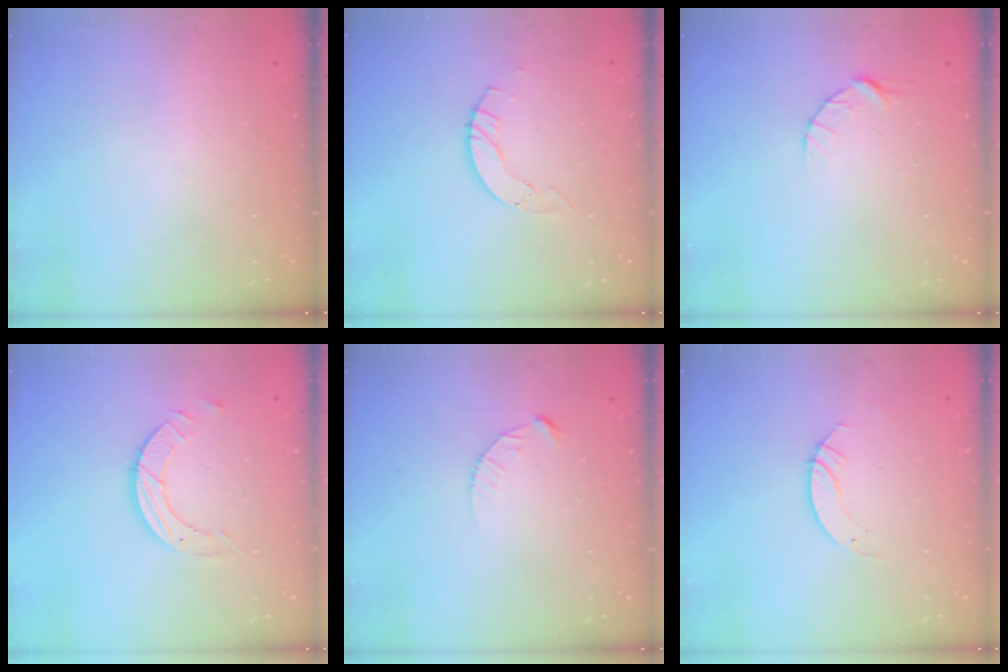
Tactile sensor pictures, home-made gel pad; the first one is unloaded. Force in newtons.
{"total": 3.9, "press": 3.9, "slide": 0.4}
{"total": 5.0, "press": 4.9, "slide": 0.7}
{"total": 7.1, "press": 7.1, "slide": 0.7}
{"total": 3.7, "press": 3.7, "slide": 0.4}
{"total": 3.3, "press": 3.3, "slide": 0.2}